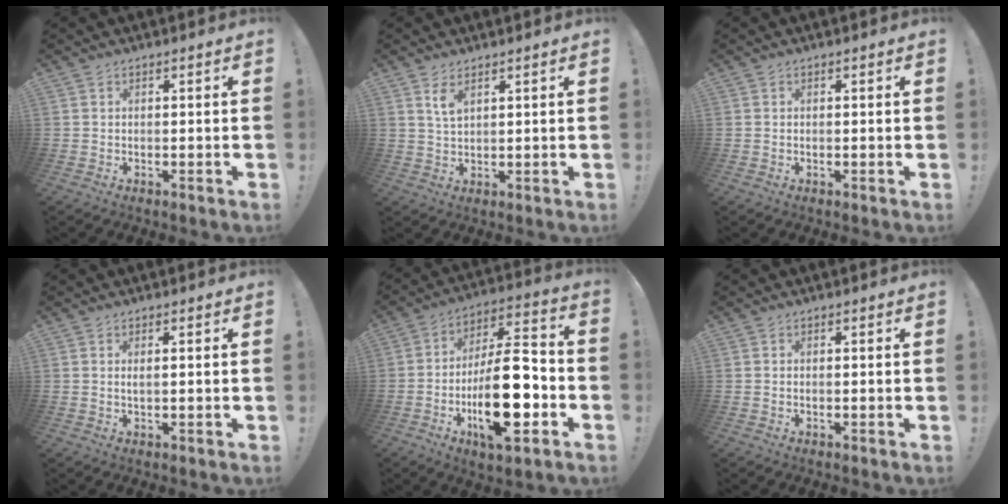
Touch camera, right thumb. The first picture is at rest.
{"total": 3.9, "force": [2.4, 1.6, 2.7], "torque": [-0.040, -0.015, 0.040]}
{"total": 0.0}
{"total": 1.3, "force": [0.3, 0.1, 1.2], "torque": [-0.025, -0.003, 0.006]}
{"total": 22.4, "force": [-7.0, 8.4, 19.6], "torque": [-0.341, 0.034, -0.105]}
{"total": 0.0}